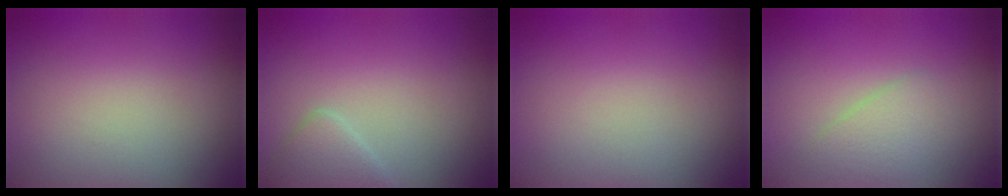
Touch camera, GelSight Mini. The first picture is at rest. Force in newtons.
{"total": 2.2, "press": 2.2, "slide": 0.2}
{"total": 0.0}
{"total": 2.3, "press": 2.3, "slide": 0.1}